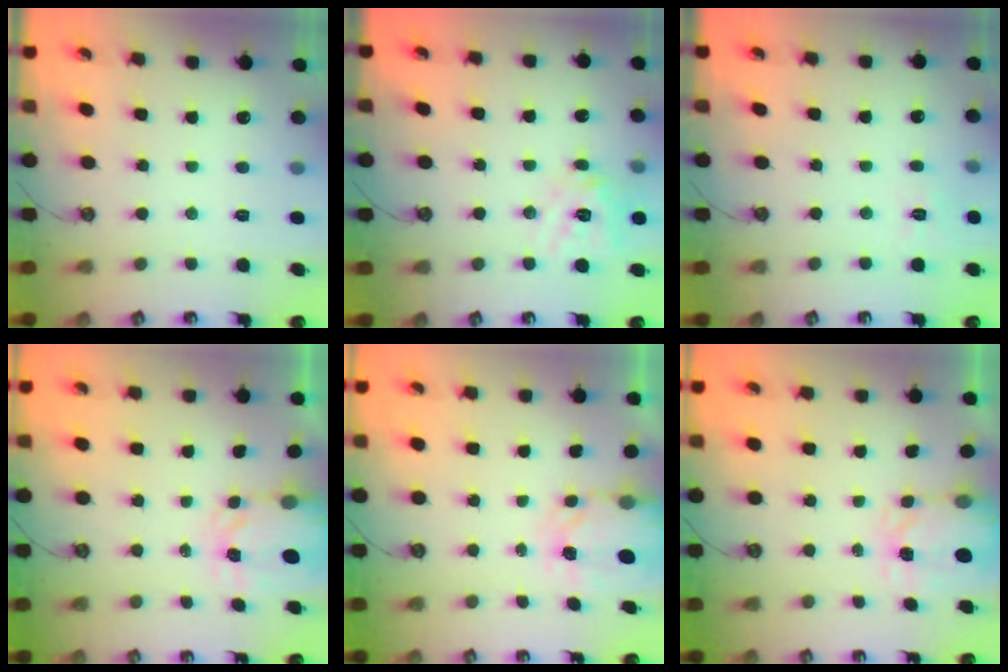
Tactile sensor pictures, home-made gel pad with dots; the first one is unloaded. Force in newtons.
{"total": 12.7, "press": 12.6, "slide": 1.4}
{"total": 3.9, "press": 3.9, "slide": 0.6}
{"total": 3.5, "press": 3.5, "slide": 0.4}
{"total": 4.0, "press": 4.0, "slide": 0.0}
{"total": 3.7, "press": 3.6, "slide": 0.5}